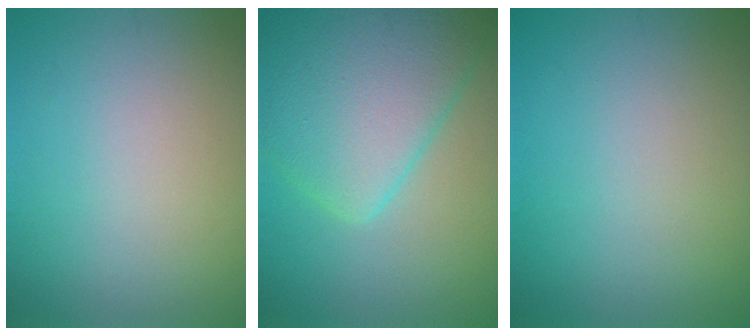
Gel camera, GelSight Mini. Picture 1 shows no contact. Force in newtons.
{"total": 8.8, "press": 8.8, "slide": 0.3}
{"total": 0.0}